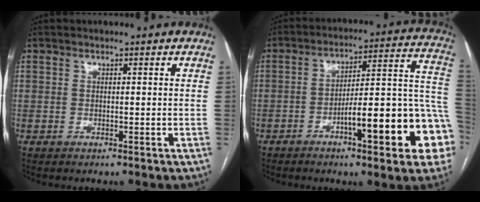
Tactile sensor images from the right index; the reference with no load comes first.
{"total": 18.1, "force": [-6.6, 2.9, 16.6], "torque": [-0.168, 0.036, -0.083]}